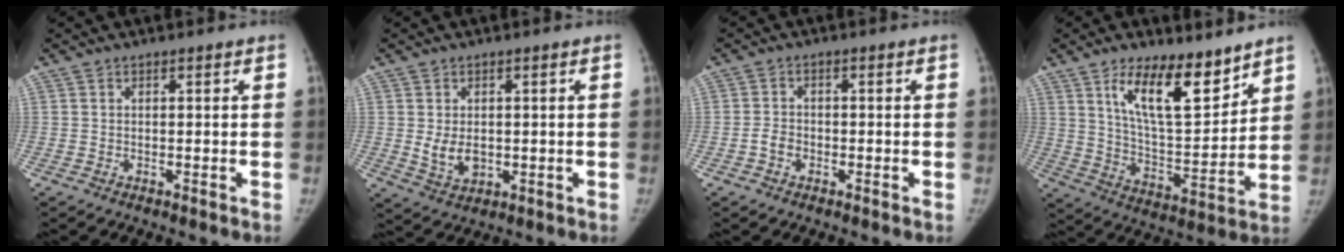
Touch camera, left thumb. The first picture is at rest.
{"total": 4.9, "force": [0.1, 3.4, 3.5], "torque": [-0.052, -0.011, 0.013]}
{"total": 2.7, "force": [-1.0, 2.0, 1.4], "torque": [-0.020, 0.011, -0.020]}
{"total": 15.3, "force": [9.8, 5.6, 10.4], "torque": [-0.138, -0.073, 0.181]}